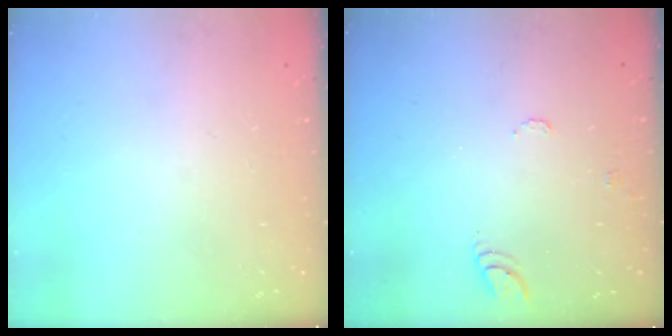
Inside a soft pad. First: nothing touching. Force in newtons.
{"total": 7.5, "press": 7.5, "slide": 0.7}